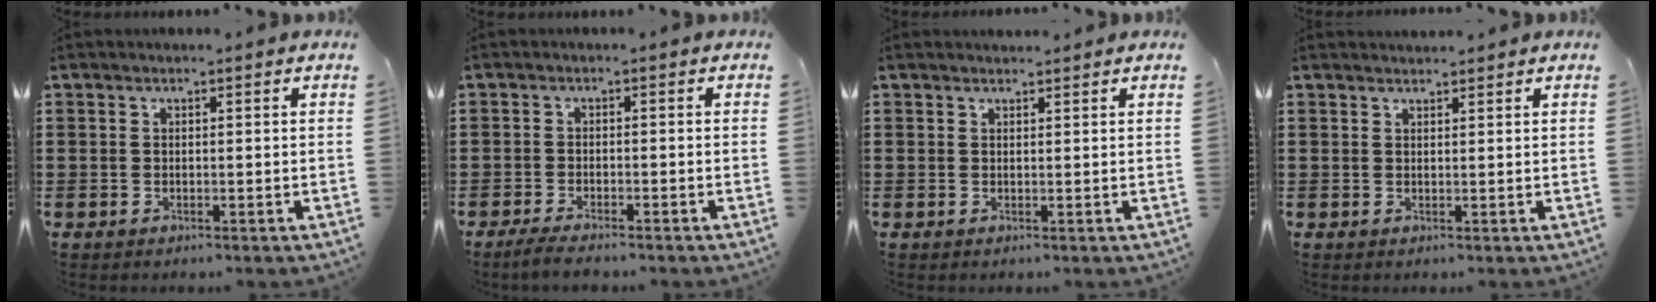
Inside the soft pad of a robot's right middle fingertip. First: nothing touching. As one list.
[{"total": 2.1, "force": [-1.9, 0.1, 1.0], "torque": [-0.025, 0.001, -0.039]}, {"total": 0.9, "force": [0.9, 0.0, -0.1], "torque": [-0.001, -0.003, 0.019]}, {"total": 1.2, "force": [1.2, 0.2, 0.0], "torque": [-0.003, 0.002, 0.023]}]